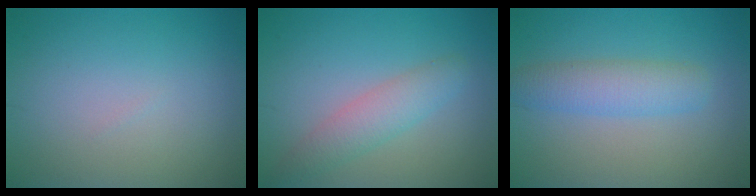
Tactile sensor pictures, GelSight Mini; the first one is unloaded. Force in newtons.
{"total": 3.0, "press": 2.9, "slide": 0.2}
{"total": 3.5, "press": 3.5, "slide": 0.1}